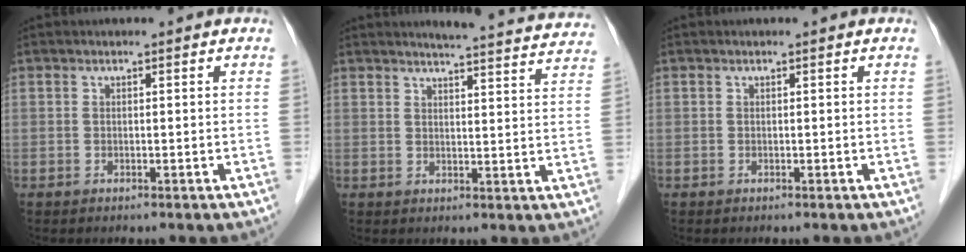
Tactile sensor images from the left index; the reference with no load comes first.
{"total": 17.5, "force": [16.7, 0.9, 4.9], "torque": [-0.056, -0.042, 0.184]}
{"total": 0.0}